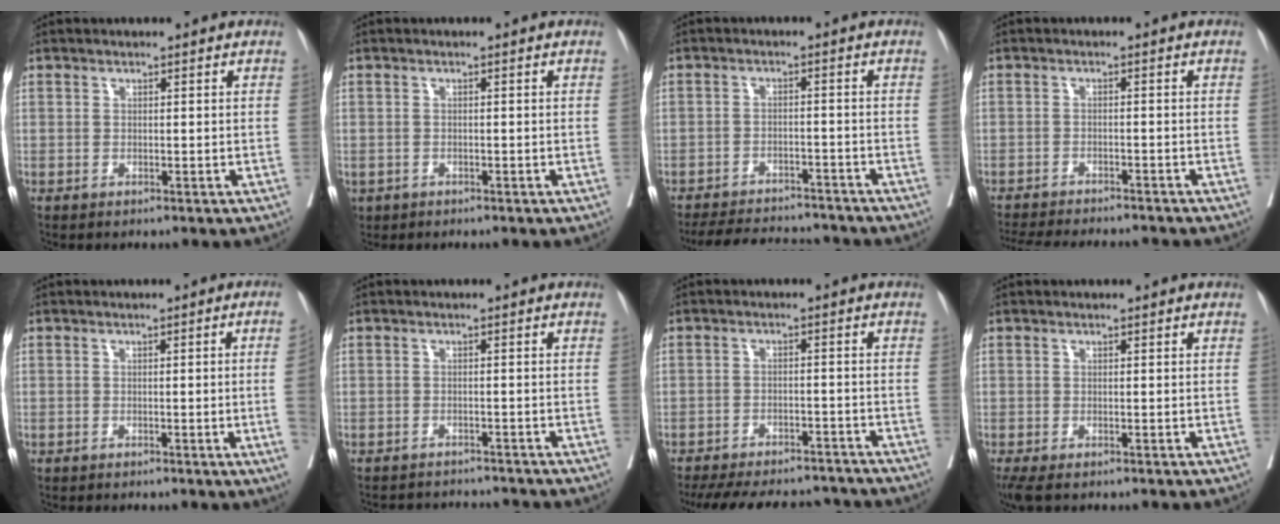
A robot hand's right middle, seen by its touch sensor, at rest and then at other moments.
{"total": 1.6, "force": [-1.0, 1.2, 0.4], "torque": [-0.011, -0.001, -0.015]}
{"total": 11.9, "force": [-10.9, 3.3, 3.2], "torque": [-0.052, 0.005, -0.149]}
{"total": 14.3, "force": [-13.0, 2.3, 5.3], "torque": [-0.104, -0.017, -0.178]}
{"total": 3.5, "force": [-0.8, -1.0, 3.3], "torque": [-0.039, -0.003, -0.012]}
{"total": 7.2, "force": [-7.1, 1.1, 1.0], "torque": [-0.011, 0.003, -0.092]}
{"total": 17.5, "force": [-15.4, 5.6, 6.0], "torque": [-0.139, -0.005, -0.208]}
{"total": 3.4, "force": [-2.6, 1.0, 2.0], "torque": [-0.037, -0.014, -0.044]}